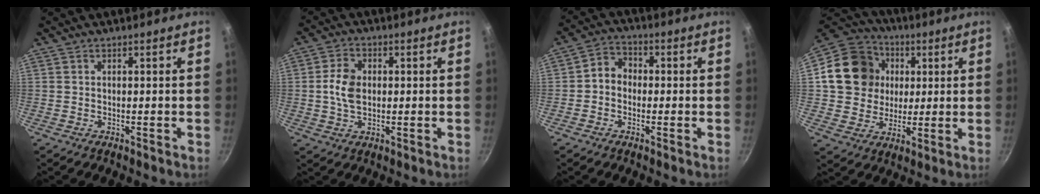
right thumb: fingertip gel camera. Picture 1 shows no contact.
{"total": 6.5, "force": [0.3, 4.4, 4.7], "torque": [-0.083, 0.008, 0.001]}
{"total": 4.6, "force": [-0.7, 3.9, 2.4], "torque": [-0.020, 0.018, -0.028]}
{"total": 16.4, "force": [2.9, 14.5, 7.3], "torque": [-0.110, 0.017, 0.045]}